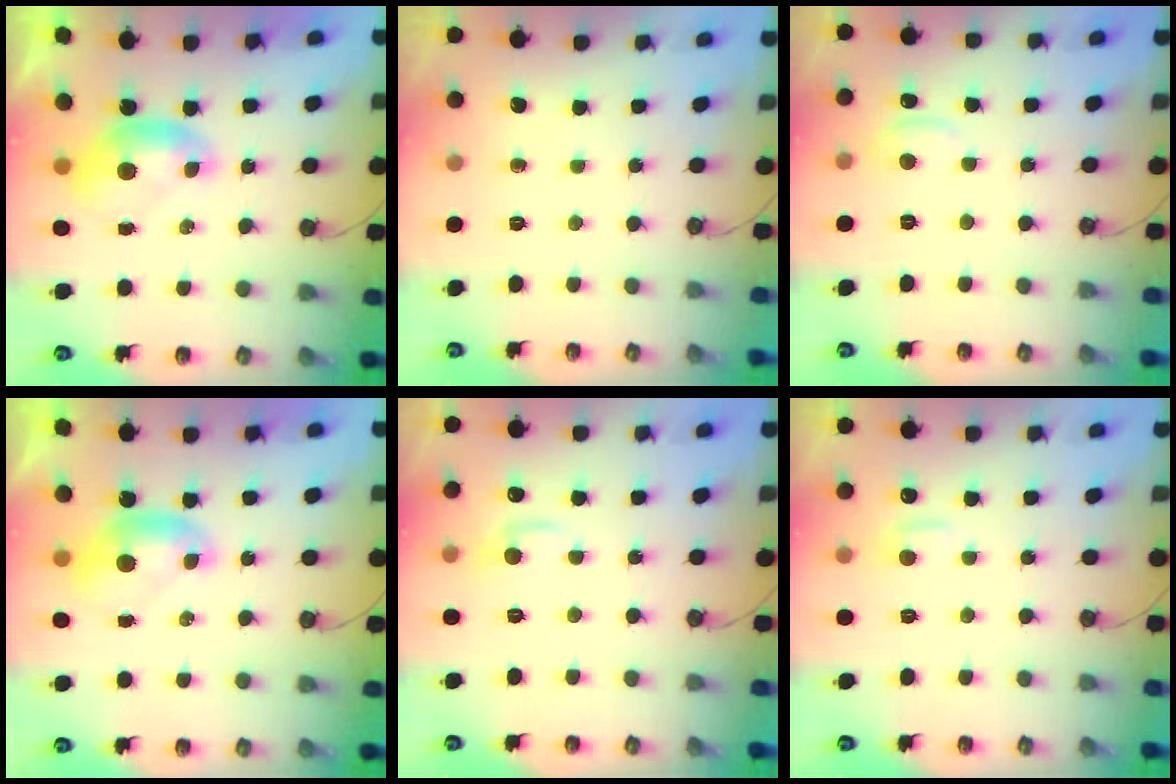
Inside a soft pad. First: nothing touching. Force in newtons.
{"total": 0.0}
{"total": 2.6, "press": 2.6, "slide": 0.1}
{"total": 0.0}
{"total": 0.8, "press": 0.0, "slide": 0.8}
{"total": 1.1, "press": 0.9, "slide": 0.6}